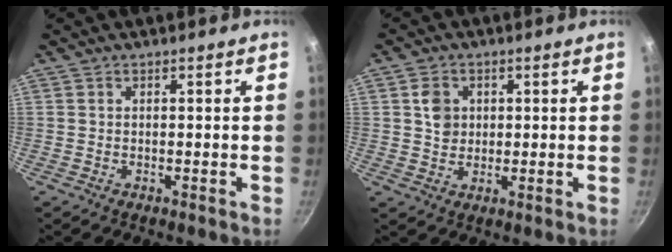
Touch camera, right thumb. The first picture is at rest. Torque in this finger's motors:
{"motor_torque": [0.45, 0.83, 0.07, 0.14, 0.14]}